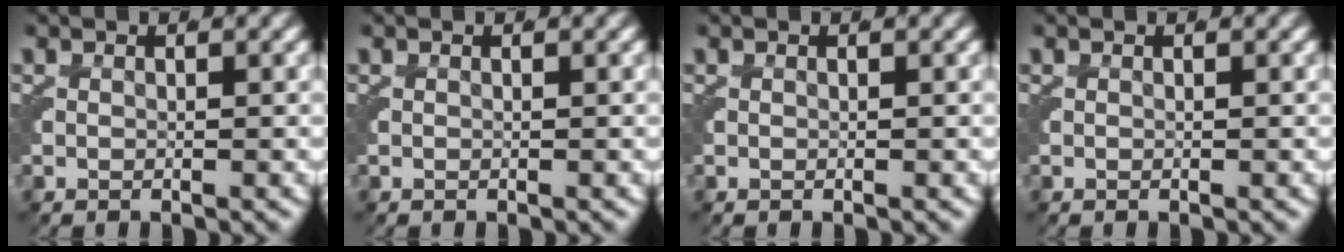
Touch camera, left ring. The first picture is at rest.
{"total": 0.0}
{"total": 0.0}
{"total": 0.0}